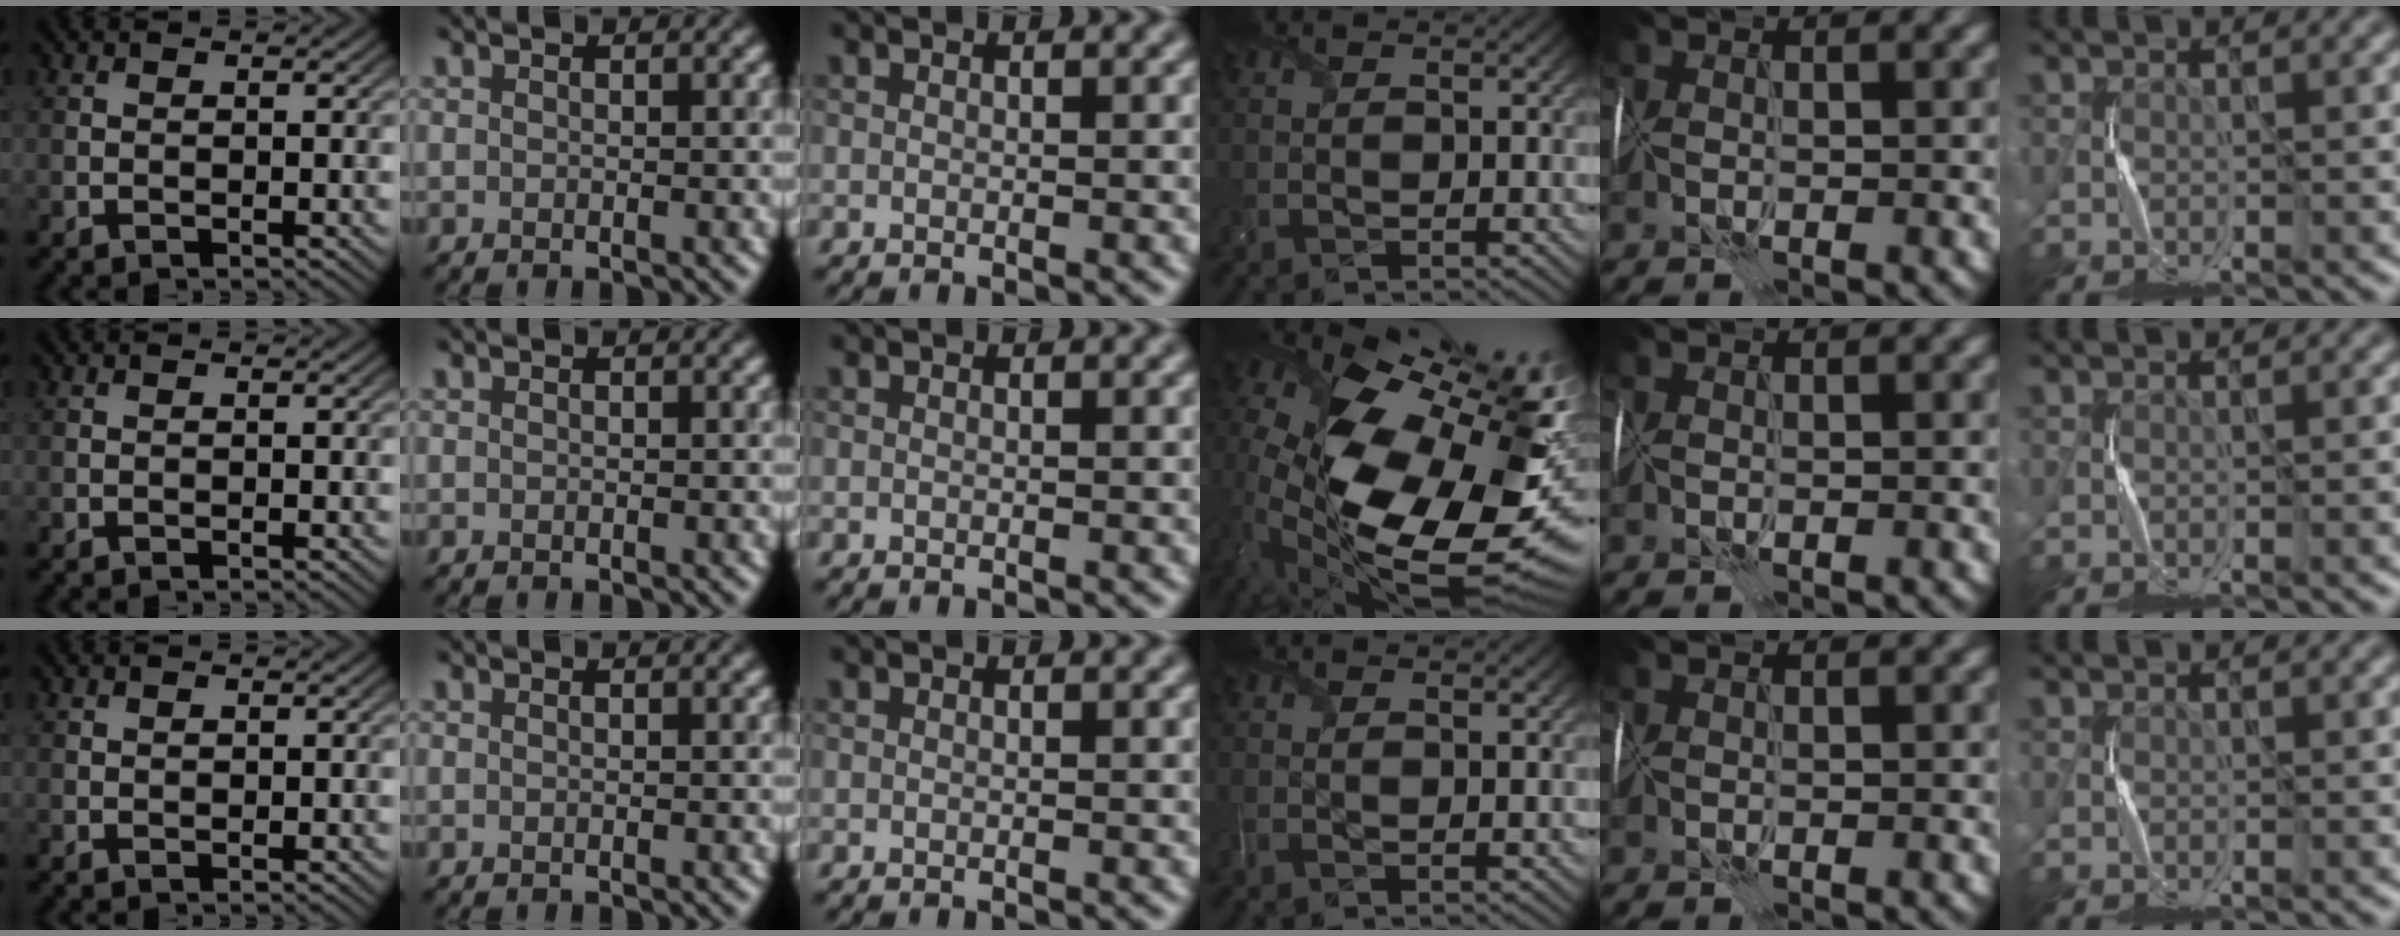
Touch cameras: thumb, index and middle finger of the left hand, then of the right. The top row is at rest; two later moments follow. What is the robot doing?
{"motion": "wrap", "object": "cellophane"}